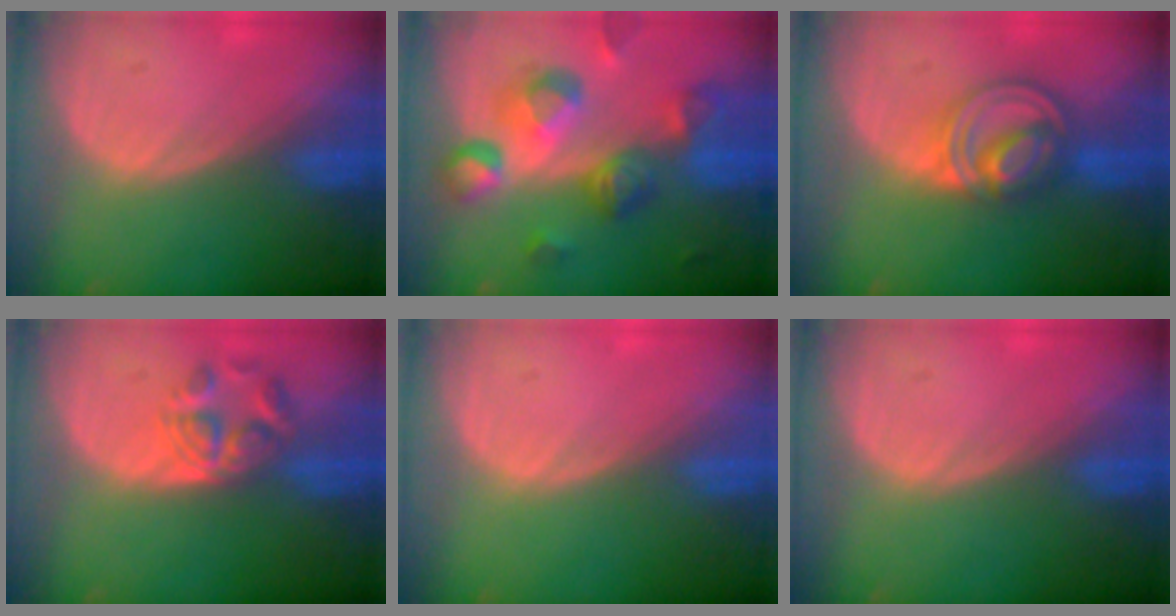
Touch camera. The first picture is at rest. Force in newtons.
{"total": 10.7, "press": 9.6, "slide": 4.7}
{"total": 8.0, "press": 6.8, "slide": 4.1}
{"total": 5.6, "press": 5.0, "slide": 2.7}
{"total": 0.0}
{"total": 0.0}